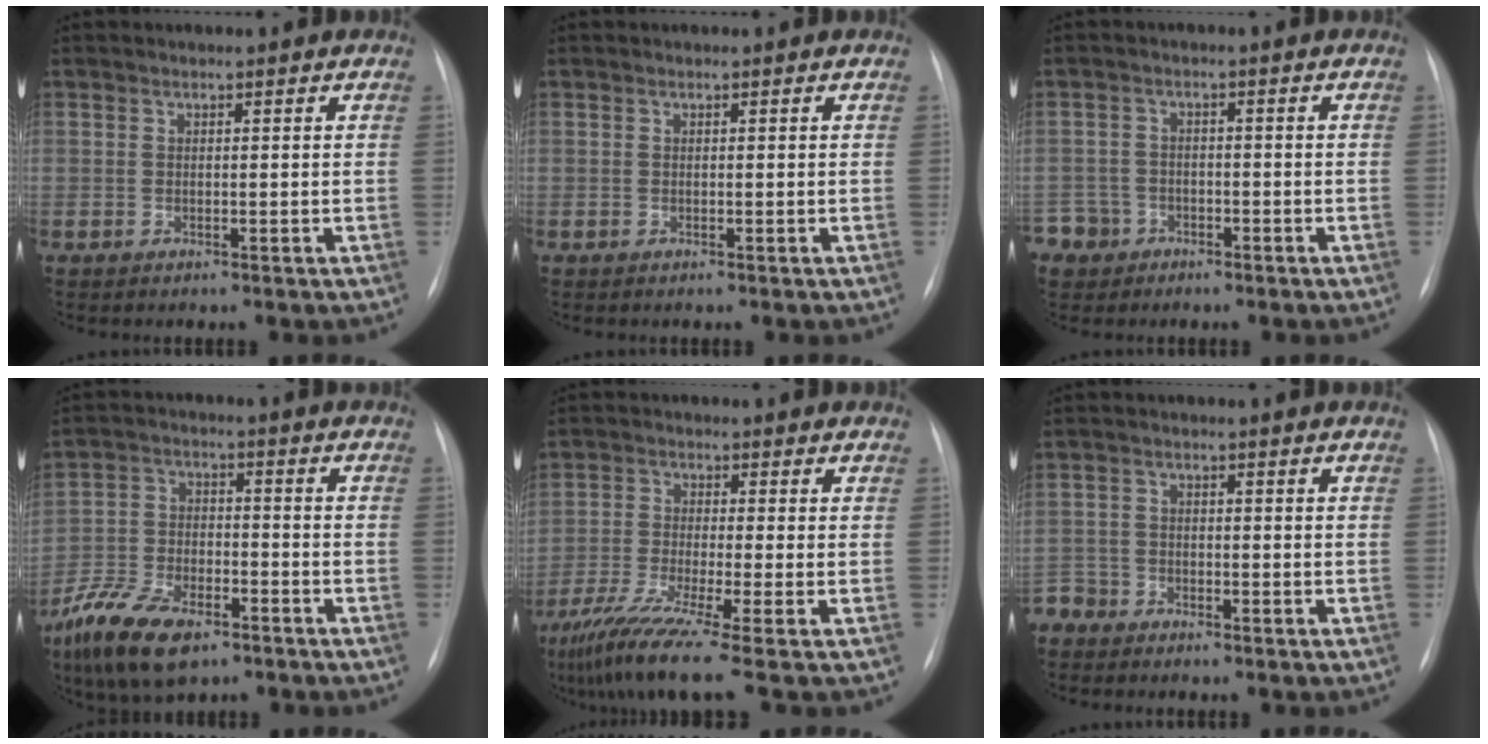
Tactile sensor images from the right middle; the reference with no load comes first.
{"total": 0.0}
{"total": 4.6, "force": [-2.7, 3.7, -0.6], "torque": [0.015, 0.010, -0.047]}
{"total": 11.4, "force": [-7.2, 4.8, 7.3], "torque": [-0.150, -0.014, -0.134]}
{"total": 10.2, "force": [-7.1, -1.8, 7.1], "torque": [-0.127, -0.039, -0.123]}
{"total": 3.6, "force": [-3.0, 1.8, -0.6], "torque": [0.015, 0.000, -0.065]}